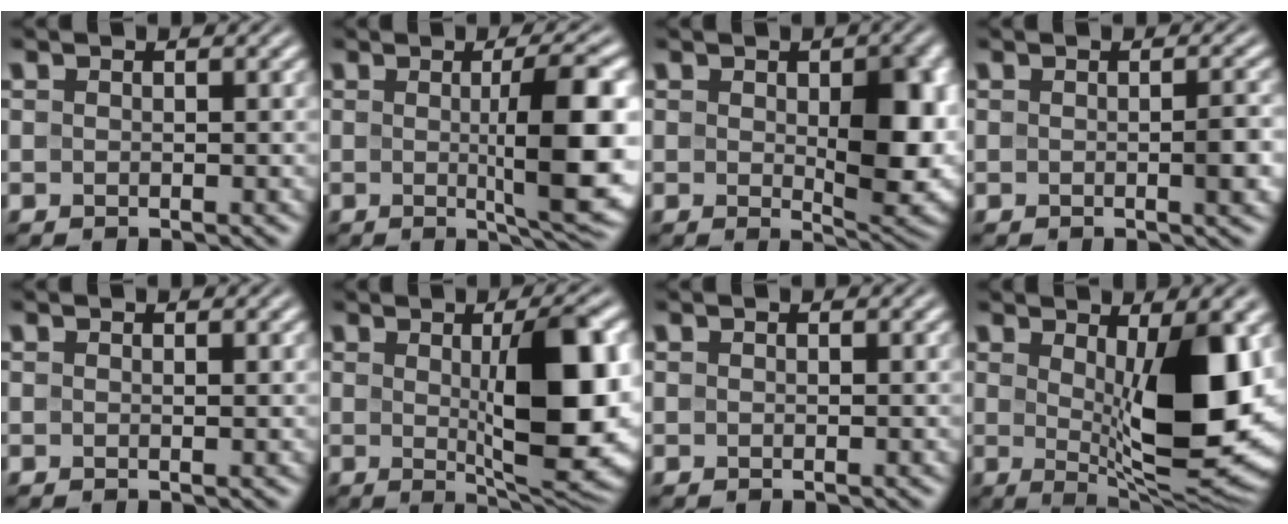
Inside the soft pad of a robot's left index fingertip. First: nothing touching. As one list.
[{"total": 8.9, "force": [0.0, 1.8, 8.7], "torque": [-0.115, -0.002, 0.004]}, {"total": 7.8, "force": [0.1, 3.7, 6.9], "torque": [-0.096, -0.011, 0.013]}, {"total": 1.8, "force": [-0.2, 0.2, 1.8], "torque": [-0.026, 0.000, -0.002]}, {"total": 0.0}, {"total": 10.8, "force": [0.6, 3.1, 10.3], "torque": [-0.133, -0.004, 0.015]}, {"total": 0.0}, {"total": 11.6, "force": [1.0, 4.0, 10.9], "torque": [-0.146, -0.020, 0.024]}]